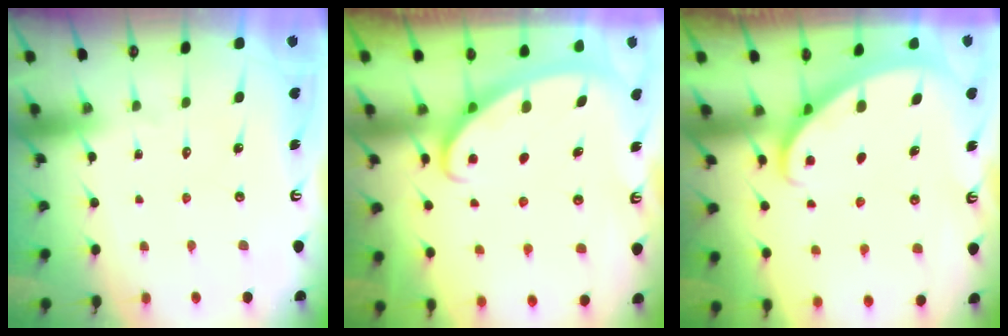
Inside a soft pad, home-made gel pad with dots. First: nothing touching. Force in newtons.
{"total": 2.8, "press": 2.8, "slide": 0.4}
{"total": 1.9, "press": 1.9, "slide": 0.2}